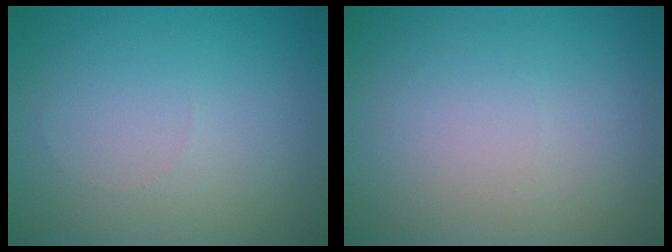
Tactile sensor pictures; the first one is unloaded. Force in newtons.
{"total": 0.0}